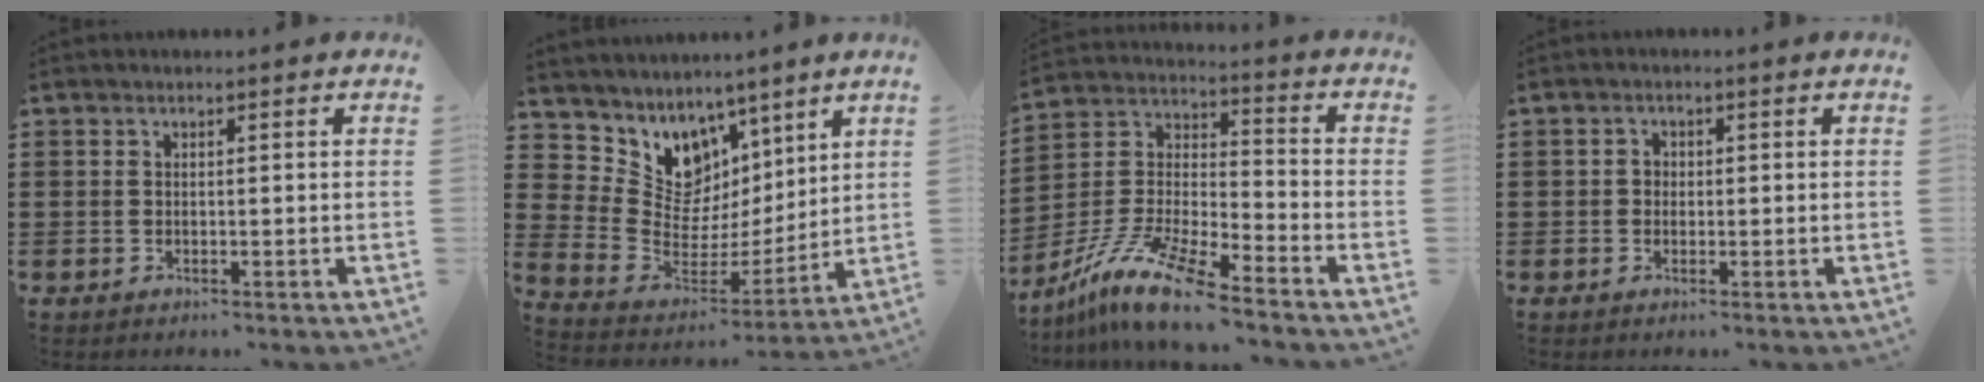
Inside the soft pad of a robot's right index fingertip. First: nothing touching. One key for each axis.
{"total": 9.4, "fx": 6.0, "fy": 7.0, "fz": 1.9, "tx": -0.079, "ty": -0.066, "tz": 0.116}
{"total": 11.4, "fx": -9.5, "fy": 1.3, "fz": 6.2, "tx": -0.143, "ty": 0.010, "tz": -0.194}
{"total": 1.2, "fx": -0.2, "fy": 1.1, "fz": 0.5, "tx": -0.013, "ty": 0.004, "tz": -0.006}